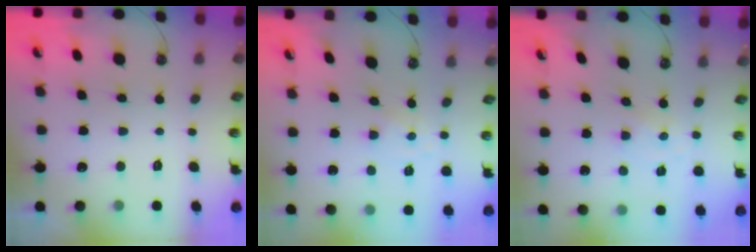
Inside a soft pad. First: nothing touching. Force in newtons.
{"total": 1.5, "press": 1.5, "slide": 0.2}
{"total": 0.0}